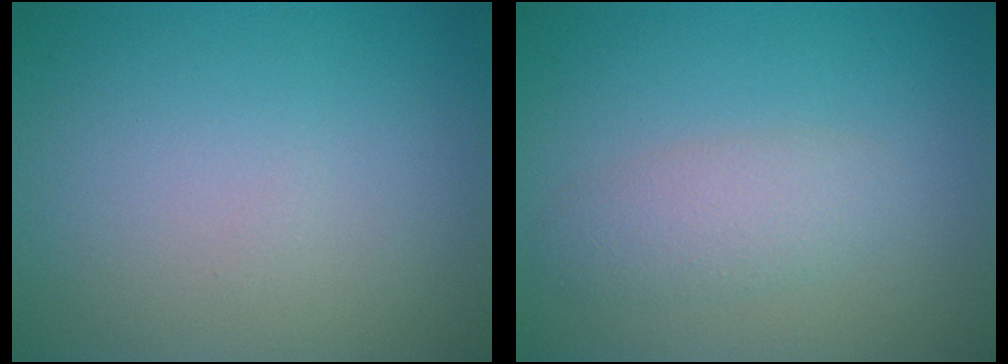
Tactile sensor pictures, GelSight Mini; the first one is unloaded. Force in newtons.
{"total": 2.5, "press": 2.5, "slide": 0.1}